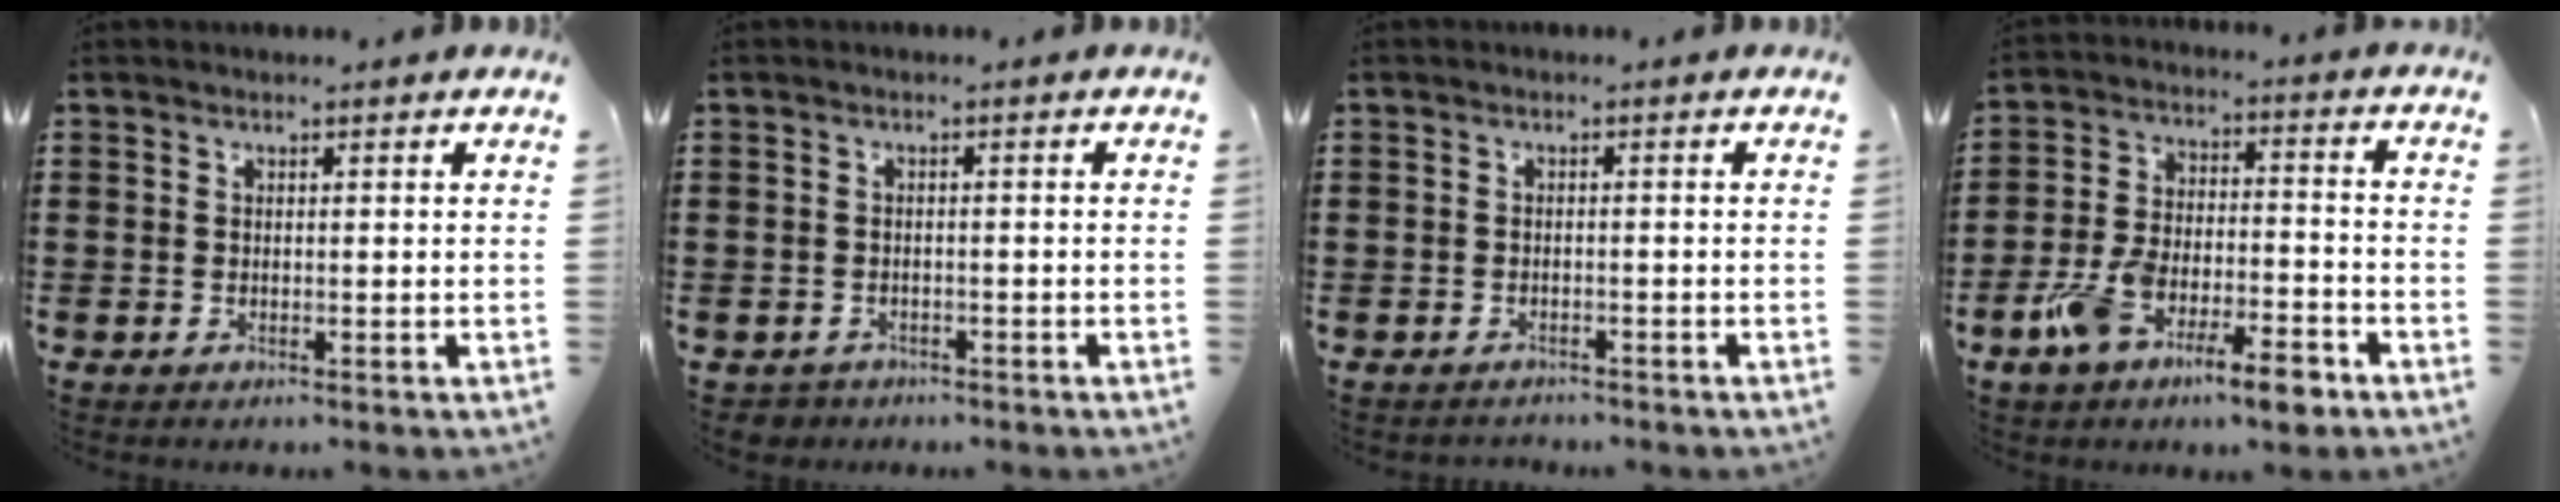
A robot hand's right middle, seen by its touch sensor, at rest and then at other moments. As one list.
[{"total": 1.2, "force": [-1.1, 0.6, -0.1], "torque": [-0.003, 0.003, -0.025]}, {"total": 1.2, "force": [-1.1, 0.3, -0.2], "torque": [0.000, 0.003, -0.026]}, {"total": 10.1, "force": [-7.1, 3.2, 6.4], "torque": [-0.130, 0.013, -0.136]}]